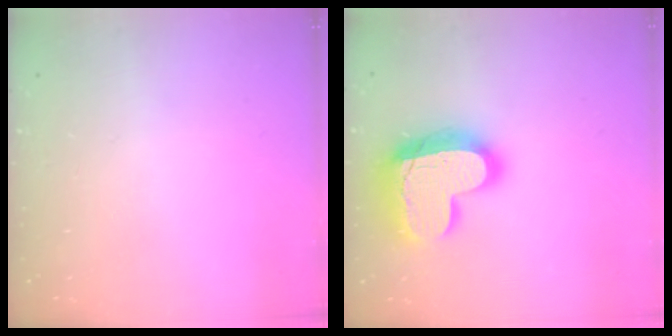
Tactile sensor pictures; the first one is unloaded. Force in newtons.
{"total": 19.3, "press": 19.2, "slide": 1.6}